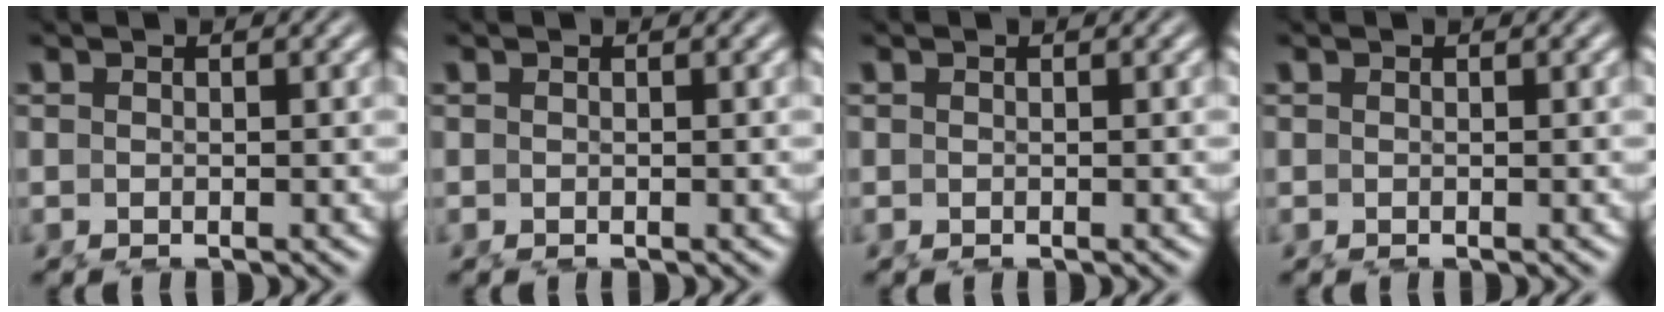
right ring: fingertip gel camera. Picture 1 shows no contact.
{"total": 0.0}
{"total": 0.0}
{"total": 0.0}